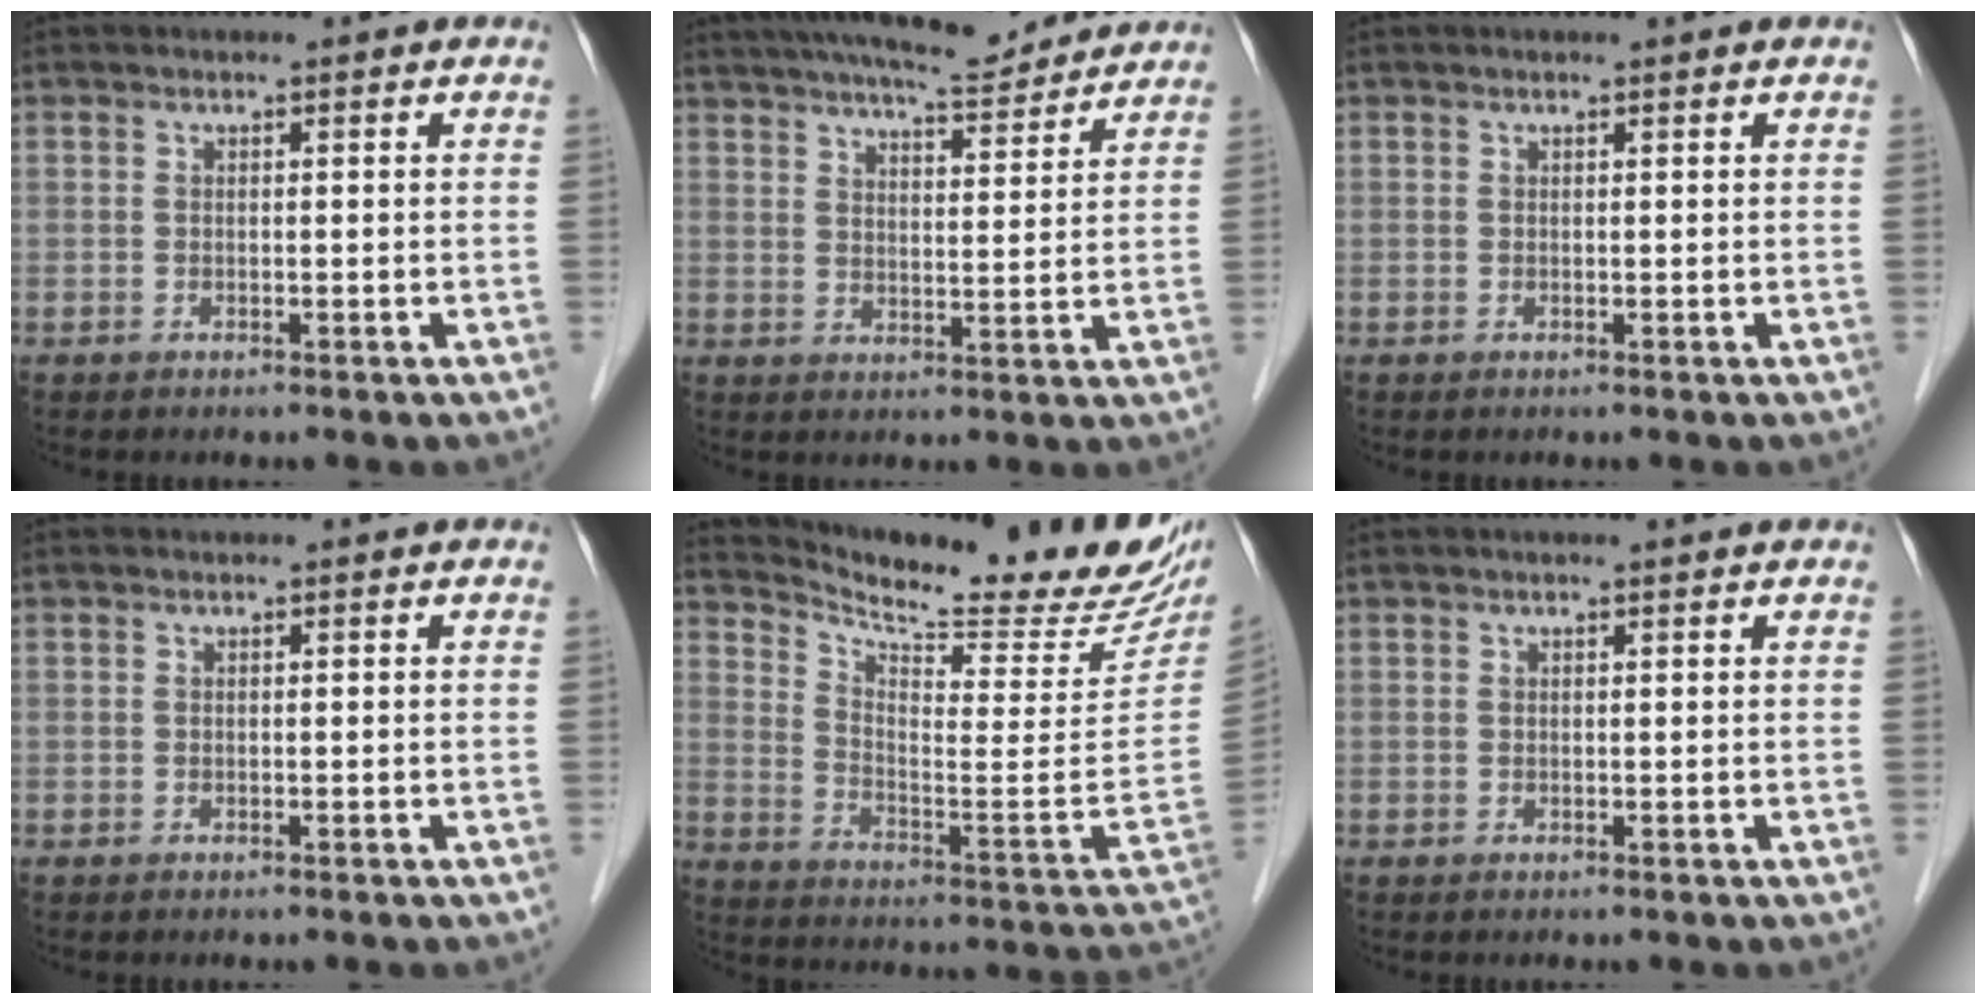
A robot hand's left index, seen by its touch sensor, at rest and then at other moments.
{"total": 12.4, "force": [11.2, 1.8, 5.0], "torque": [-0.082, 0.008, 0.161]}
{"total": 0.7, "force": [0.6, 0.0, 0.3], "torque": [-0.007, 0.006, 0.010]}
{"total": 0.0}
{"total": 22.6, "force": [21.0, 2.3, 8.1], "torque": [-0.137, -0.084, 0.281]}
{"total": 1.0, "force": [0.8, 0.1, 0.6], "torque": [-0.011, 0.009, 0.013]}